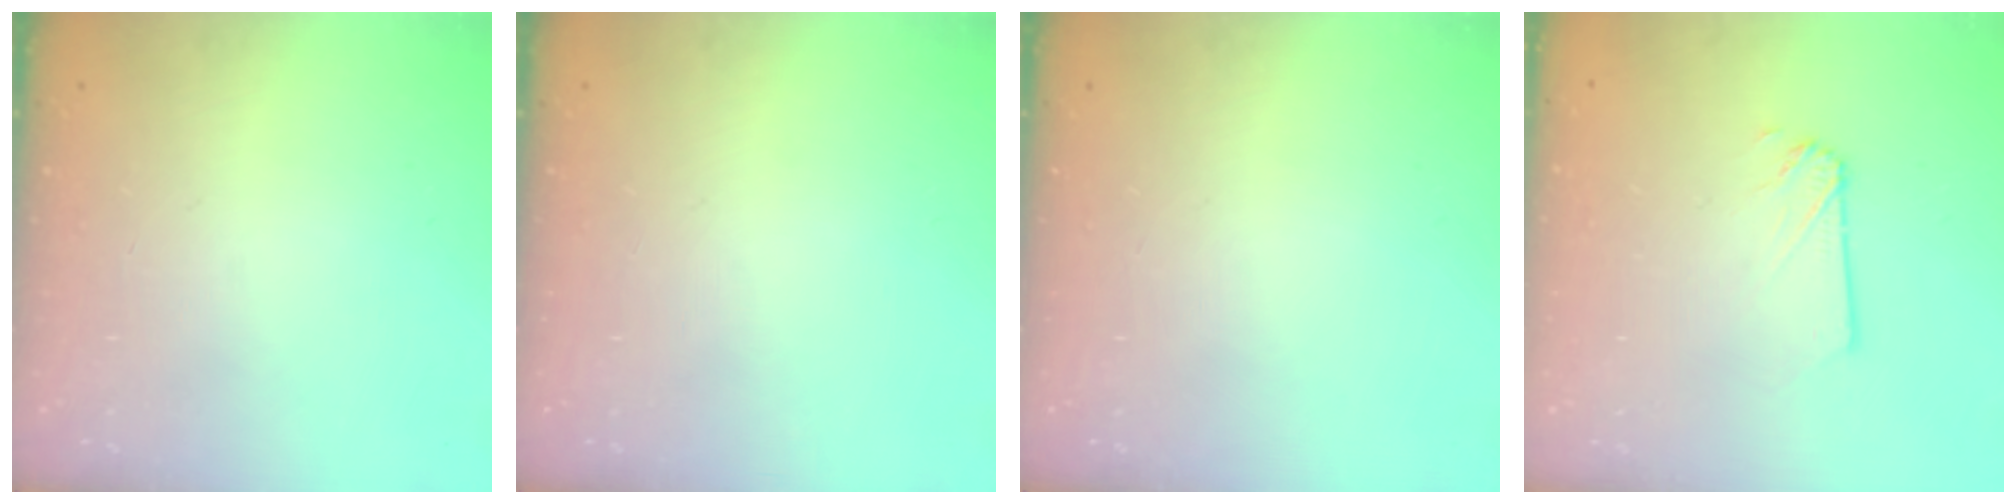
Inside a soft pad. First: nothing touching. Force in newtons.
{"total": 0.0}
{"total": 0.0}
{"total": 1.4, "press": 1.4, "slide": 0.1}